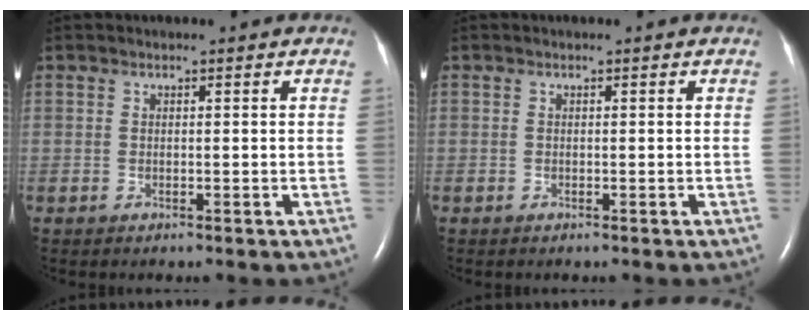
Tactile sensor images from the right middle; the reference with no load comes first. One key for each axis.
{"total": 0.0}